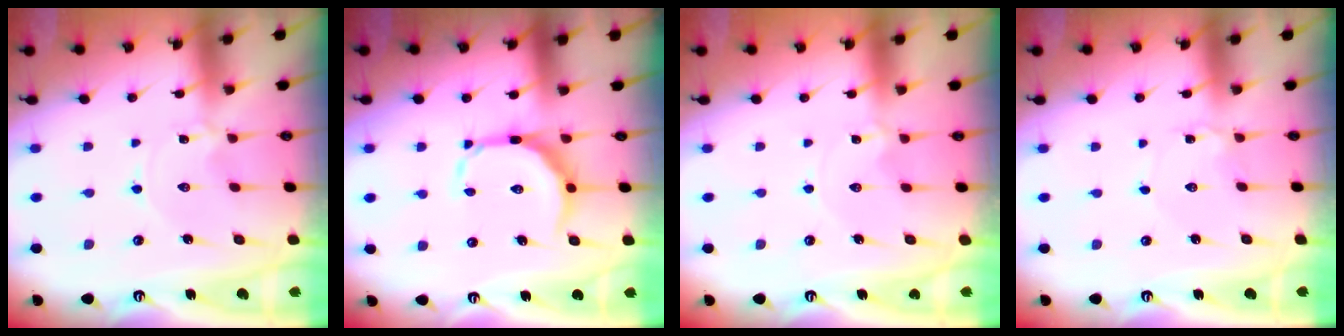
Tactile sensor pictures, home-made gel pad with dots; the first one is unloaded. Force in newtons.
{"total": 10.4, "press": 10.4, "slide": 0.6}
{"total": 0.0}
{"total": 1.9, "press": 1.9, "slide": 0.2}